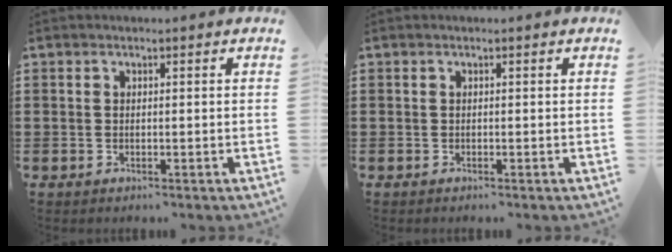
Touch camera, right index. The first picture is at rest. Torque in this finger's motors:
{"motor_torque": [0.22, 0.17, -0.02, -0.01]}